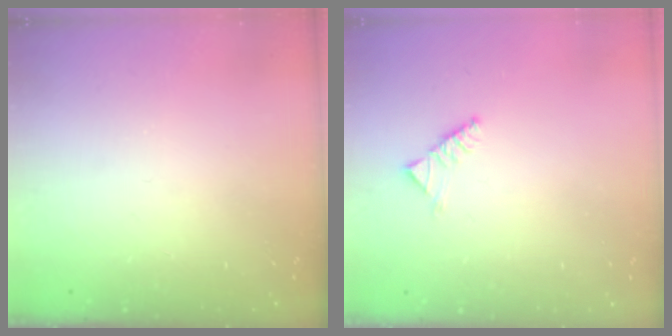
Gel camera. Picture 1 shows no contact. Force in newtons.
{"total": 2.6, "press": 2.5, "slide": 0.8}